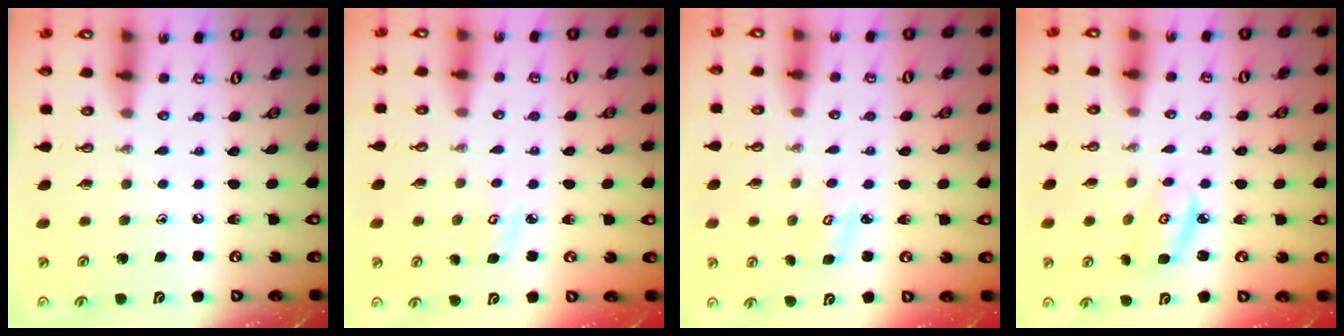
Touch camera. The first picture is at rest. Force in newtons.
{"total": 4.0, "press": 4.0, "slide": 0.4}
{"total": 3.3, "press": 3.3, "slide": 0.3}
{"total": 4.2, "press": 4.2, "slide": 0.3}